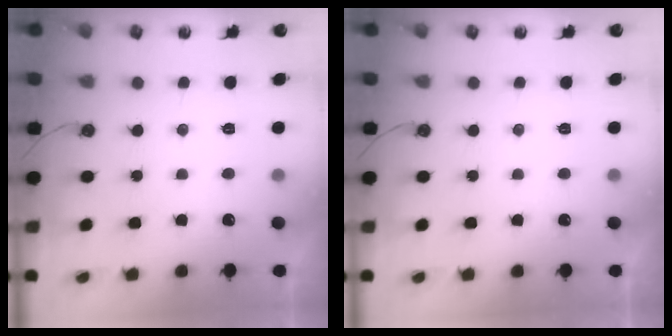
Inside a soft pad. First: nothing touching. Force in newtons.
{"total": 0.0}